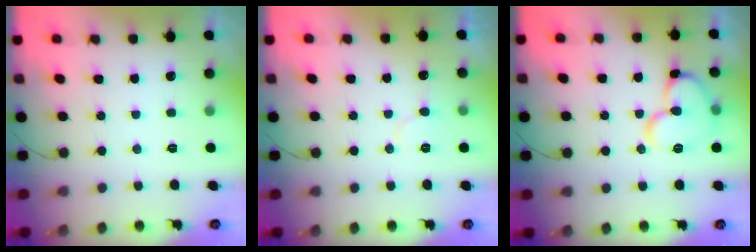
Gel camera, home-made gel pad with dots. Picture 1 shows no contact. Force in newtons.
{"total": 5.5, "press": 5.5, "slide": 0.4}
{"total": 12.9, "press": 12.8, "slide": 1.8}